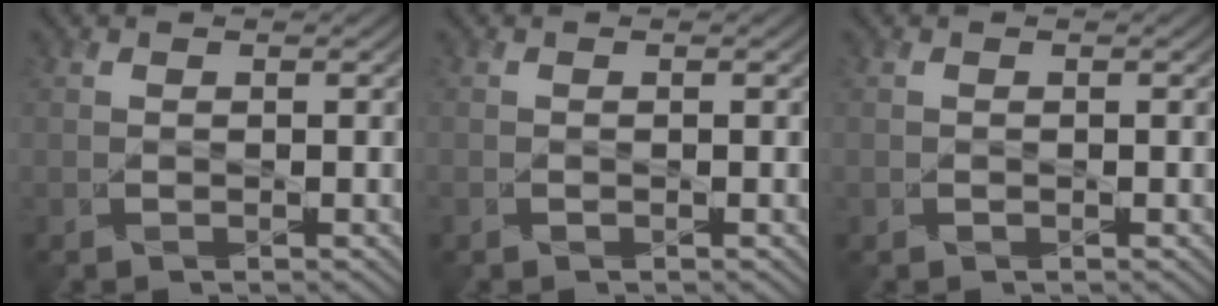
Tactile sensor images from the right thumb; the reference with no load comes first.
{"total": 0.0}
{"total": 0.0}